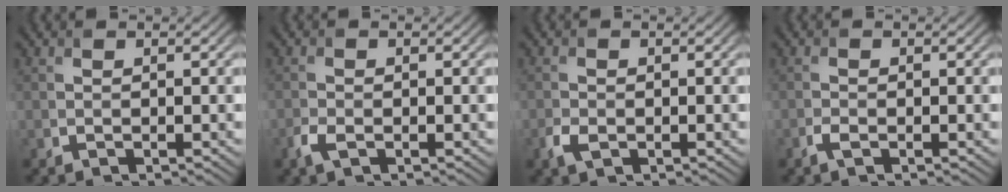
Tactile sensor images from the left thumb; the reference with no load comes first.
{"total": 2.0, "force": [-1.1, 0.9, 1.4], "torque": [-0.037, -0.004, -0.026]}
{"total": 2.1, "force": [-1.0, 1.3, 1.4], "torque": [-0.037, -0.005, -0.021]}
{"total": 1.3, "force": [-0.8, 0.4, 0.9], "torque": [-0.024, -0.001, -0.017]}